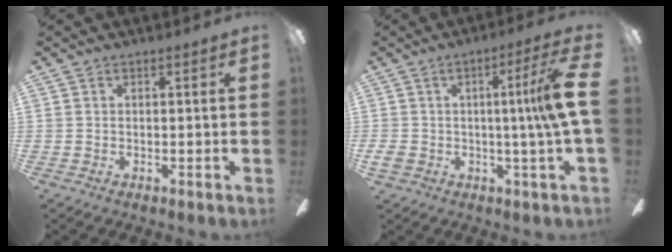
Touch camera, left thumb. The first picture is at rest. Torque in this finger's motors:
{"motor_torque": [-0.77, 1.88, 1.88, 0.88, 0.23]}